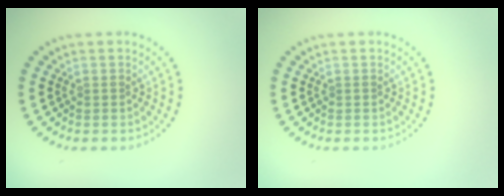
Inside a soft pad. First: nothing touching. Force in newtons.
{"total": 0.0}